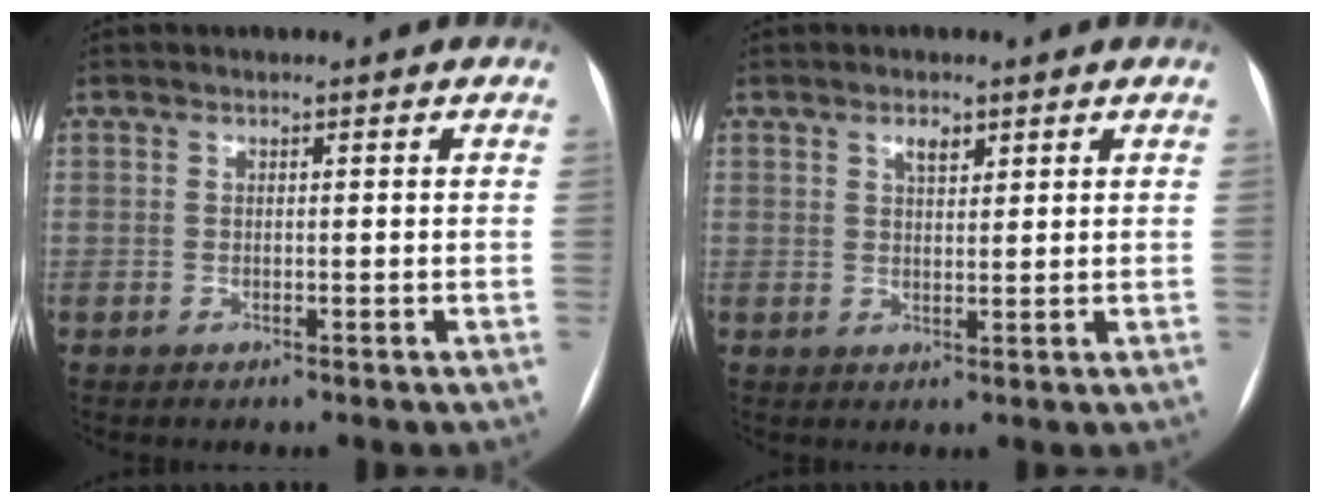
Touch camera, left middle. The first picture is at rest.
{"total": 2.1, "force": [1.4, 0.9, 1.4], "torque": [-0.024, 0.002, 0.024]}